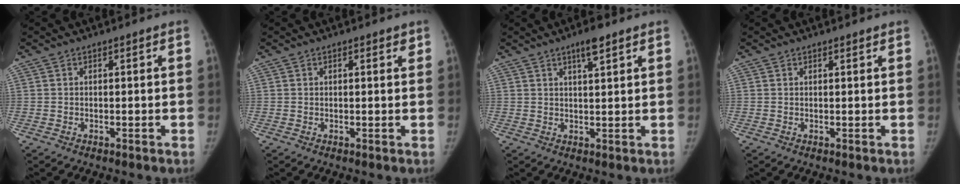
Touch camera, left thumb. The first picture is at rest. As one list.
[{"total": 1.3, "force": [0.8, 0.5, 0.9], "torque": [-0.005, -0.001, 0.008]}, {"total": 4.1, "force": [2.6, 0.9, 3.0], "torque": [-0.046, -0.011, 0.042]}, {"total": 0.6, "force": [0.6, 0.2, 0.0], "torque": [0.002, -0.003, 0.009]}]